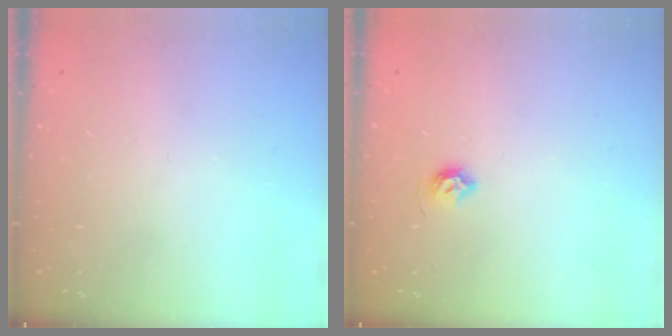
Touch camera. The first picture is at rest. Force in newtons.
{"total": 5.7, "press": 5.7, "slide": 0.7}